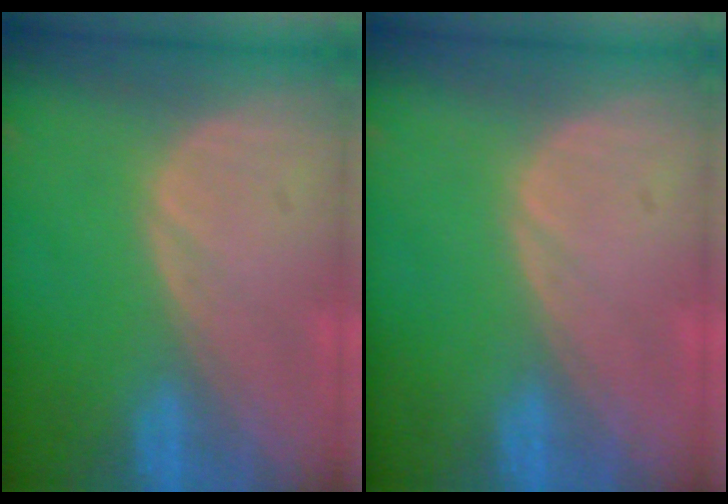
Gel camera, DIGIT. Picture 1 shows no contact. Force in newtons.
{"total": 0.0}